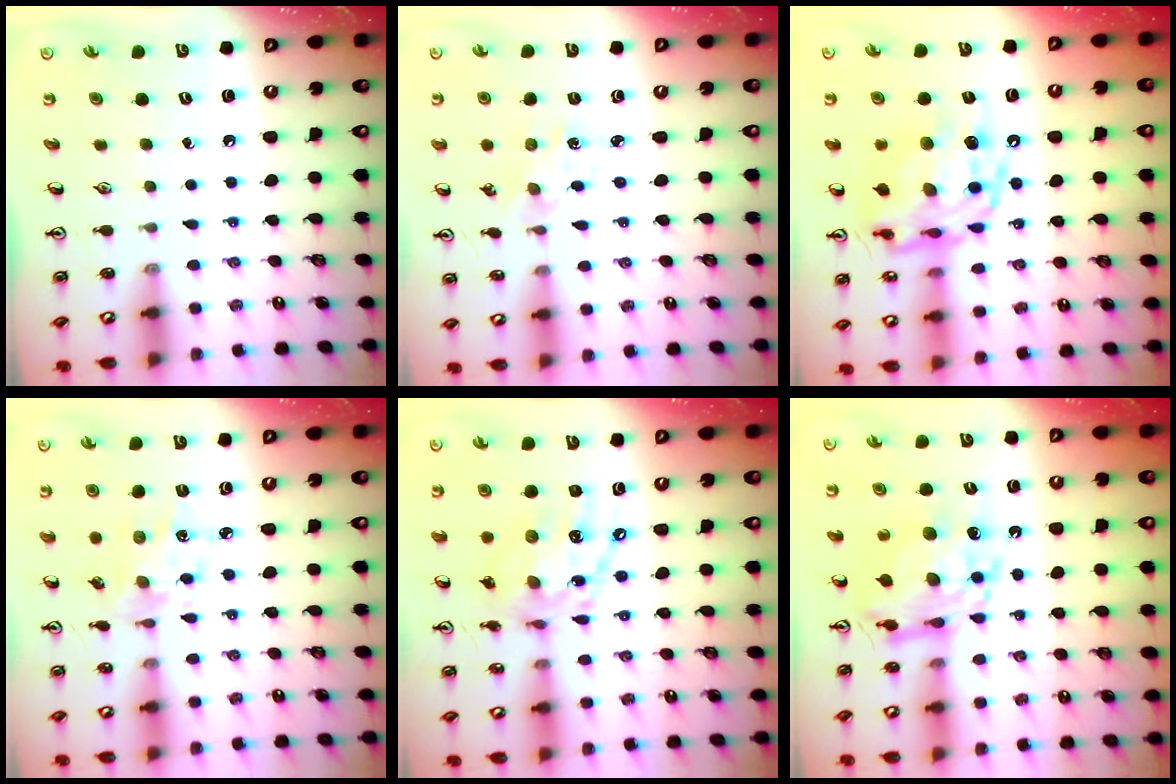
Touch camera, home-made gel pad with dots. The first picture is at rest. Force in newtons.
{"total": 1.0, "press": 1.0, "slide": 0.2}
{"total": 15.4, "press": 15.3, "slide": 1.4}
{"total": 6.1, "press": 6.0, "slide": 1.2}
{"total": 13.9, "press": 13.9, "slide": 0.7}
{"total": 12.0, "press": 12.0, "slide": 1.1}